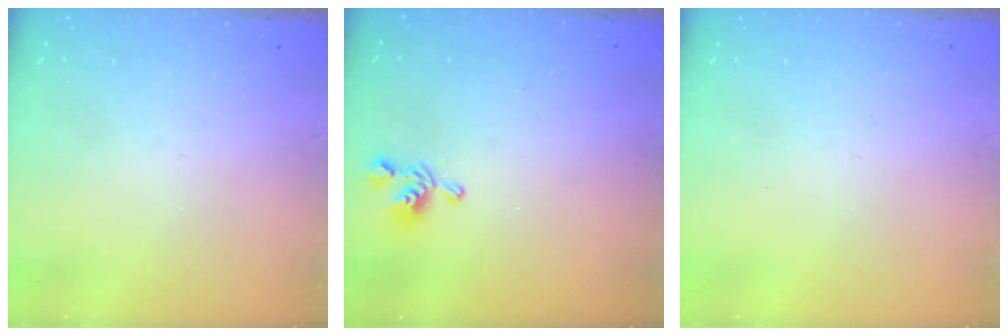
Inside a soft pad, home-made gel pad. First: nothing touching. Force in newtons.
{"total": 2.3, "press": 2.2, "slide": 0.8}
{"total": 0.0}